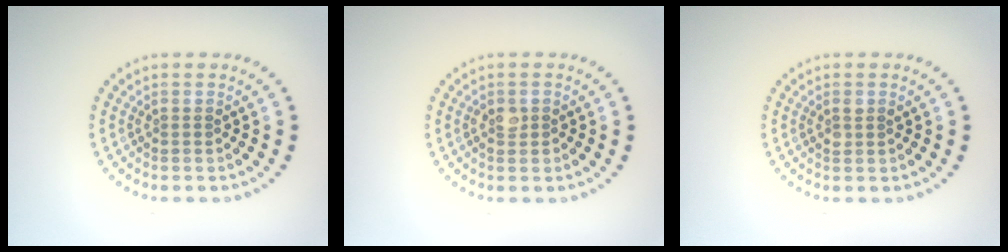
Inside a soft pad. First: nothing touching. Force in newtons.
{"total": 1.4, "press": 1.3, "slide": 0.3}
{"total": 1.0, "press": 1.0, "slide": 0.3}